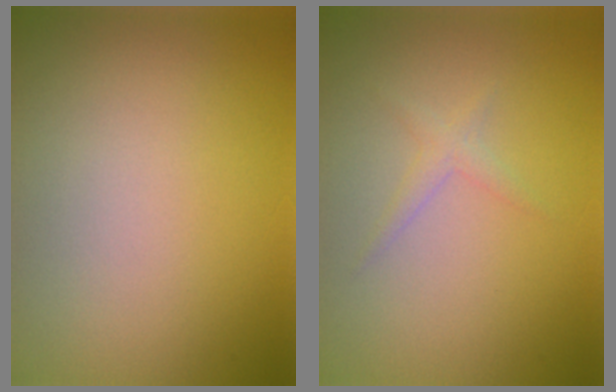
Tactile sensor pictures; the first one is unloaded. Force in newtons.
{"total": 1.1, "press": 1.1, "slide": 0.0}